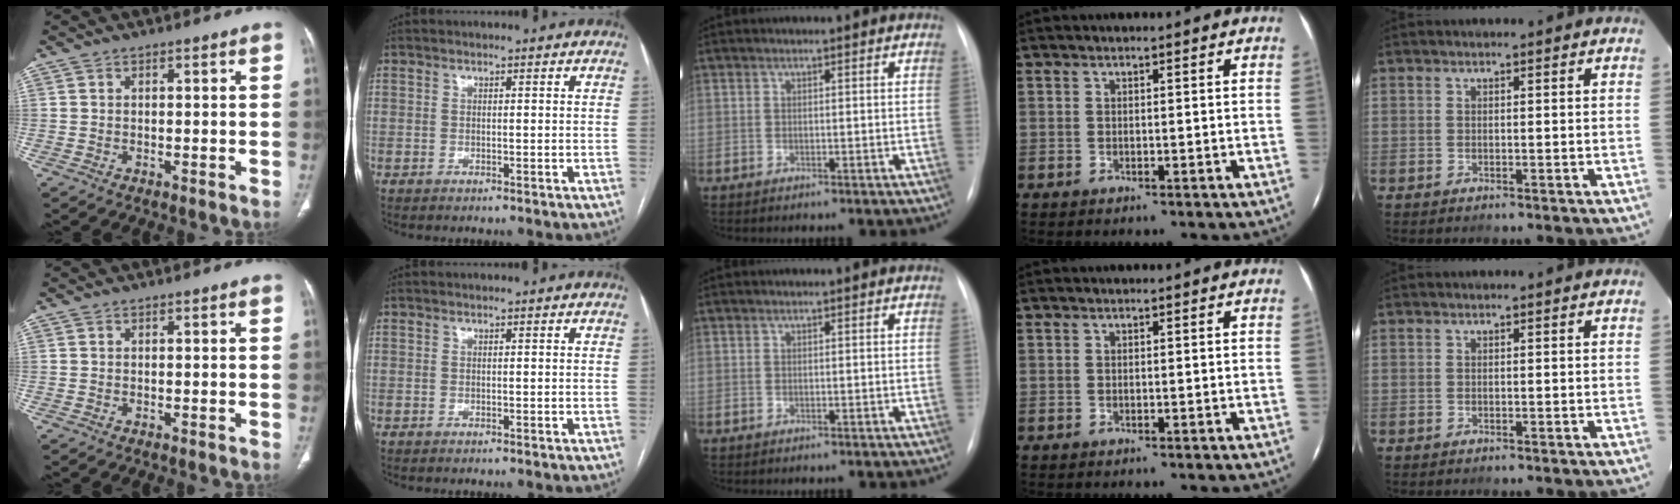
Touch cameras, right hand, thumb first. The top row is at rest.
{}